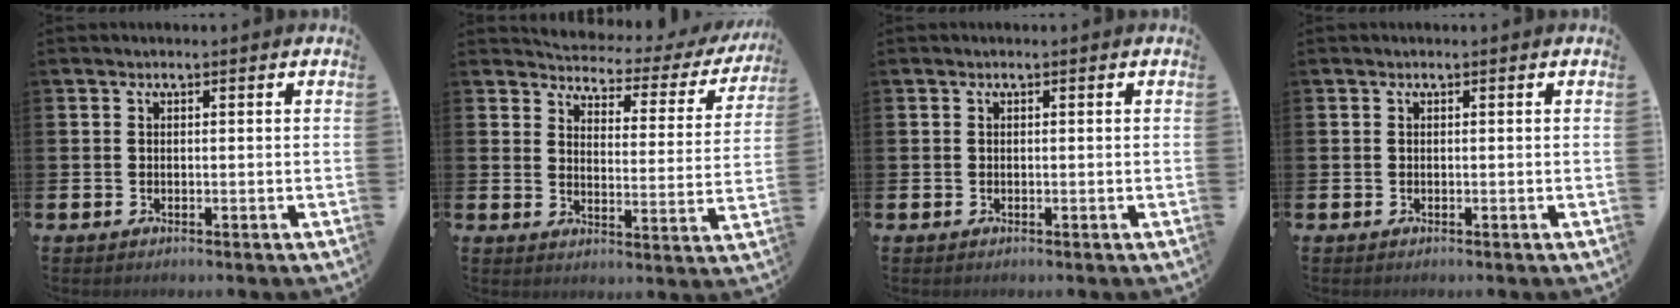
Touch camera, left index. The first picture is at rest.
{"total": 3.1, "force": [2.8, 1.2, 0.6], "torque": [-0.030, -0.030, 0.037]}
{"total": 0.0}
{"total": 0.0}